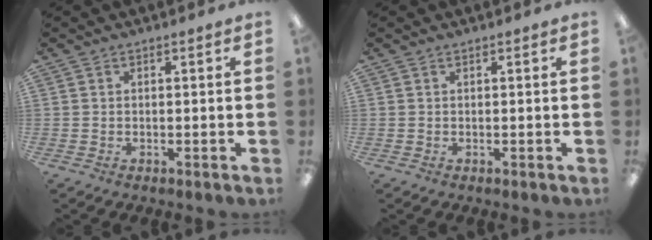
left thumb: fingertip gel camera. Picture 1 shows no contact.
{"total": 0.0}